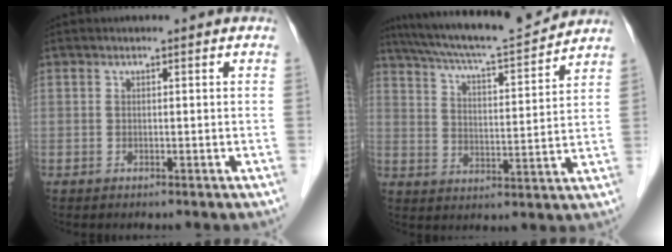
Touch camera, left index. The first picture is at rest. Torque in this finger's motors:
{"motor_torque": [0.13, -0.34, 0.20, 0.11]}